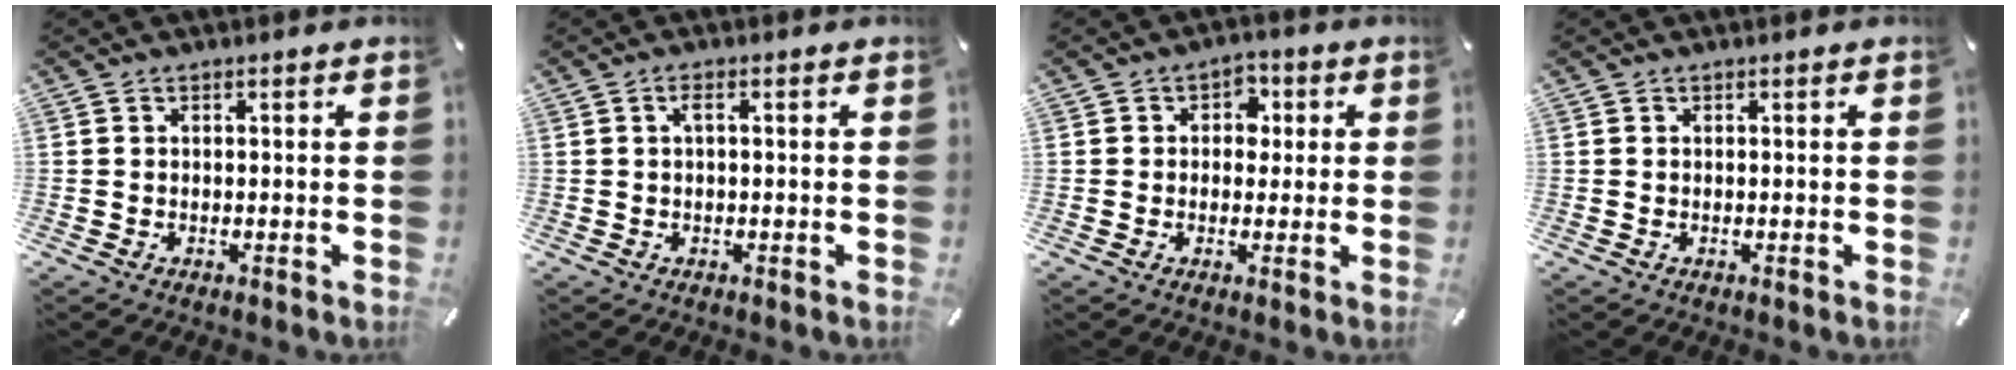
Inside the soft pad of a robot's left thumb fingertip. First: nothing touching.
{"total": 1.5, "force": [0.0, 0.3, 1.5], "torque": [-0.029, 0.002, -0.002]}
{"total": 4.2, "force": [0.1, 3.8, 1.9], "torque": [-0.013, 0.002, -0.008]}
{"total": 0.0}